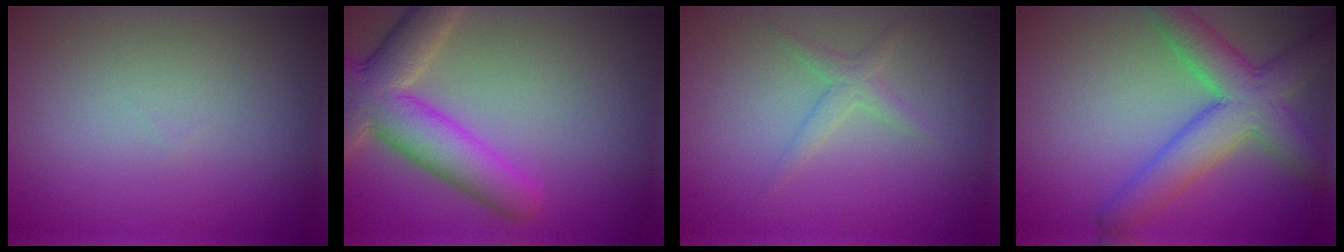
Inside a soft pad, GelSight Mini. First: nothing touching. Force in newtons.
{"total": 7.2, "press": 7.2, "slide": 0.5}
{"total": 1.5, "press": 1.5, "slide": 0.1}
{"total": 6.8, "press": 6.8, "slide": 0.3}